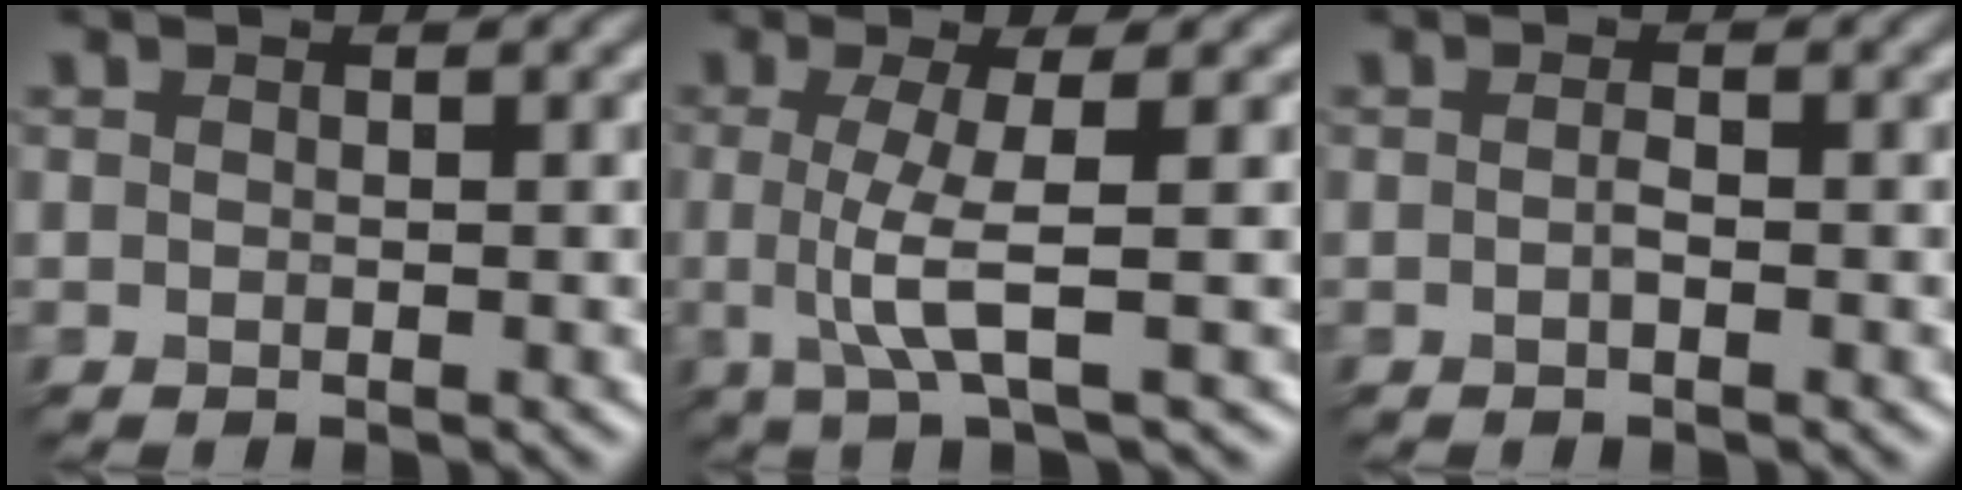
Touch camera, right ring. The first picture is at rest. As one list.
[{"total": 3.2, "force": [-0.1, 0.2, 3.2], "torque": [-0.073, 0.003, 0.008]}, {"total": 0.6, "force": [-0.3, -0.5, 0.1], "torque": [-0.010, 0.006, 0.006]}]